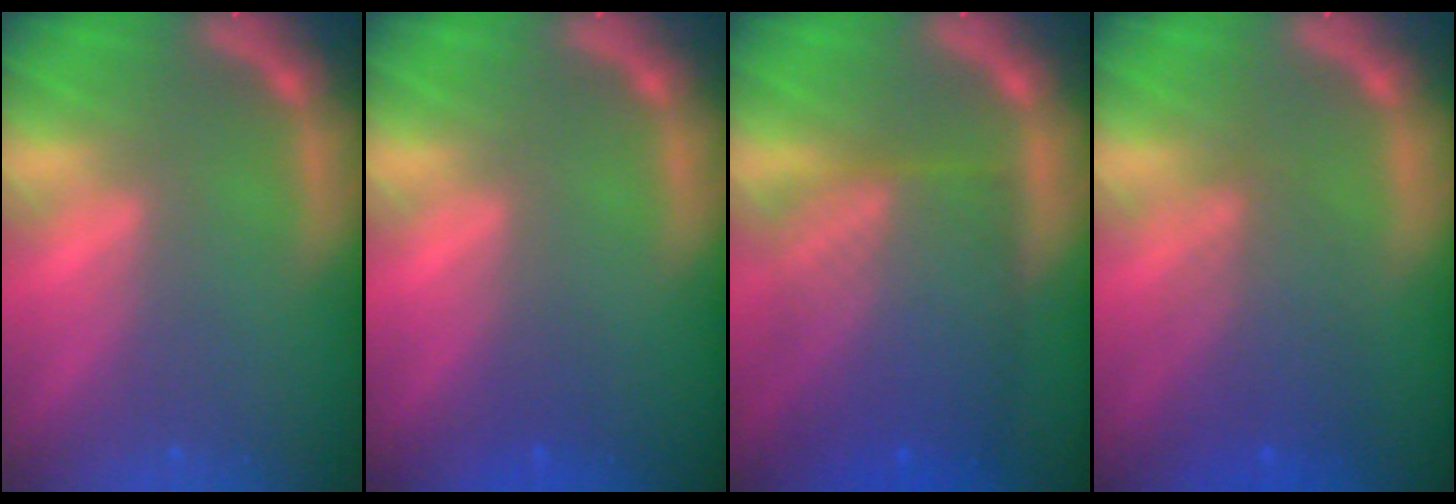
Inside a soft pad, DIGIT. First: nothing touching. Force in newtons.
{"total": 1.0}
{"total": 9.5}
{"total": 4.5}